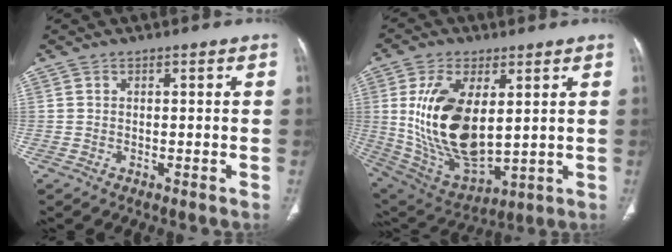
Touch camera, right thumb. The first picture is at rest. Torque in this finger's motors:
{"motor_torque": [2.38, 2.62, 2.34, -0.01, 0.64]}